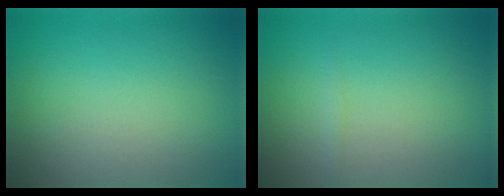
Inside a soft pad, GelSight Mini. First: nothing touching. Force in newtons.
{"total": 0.5, "press": 0.5, "slide": 0.0}